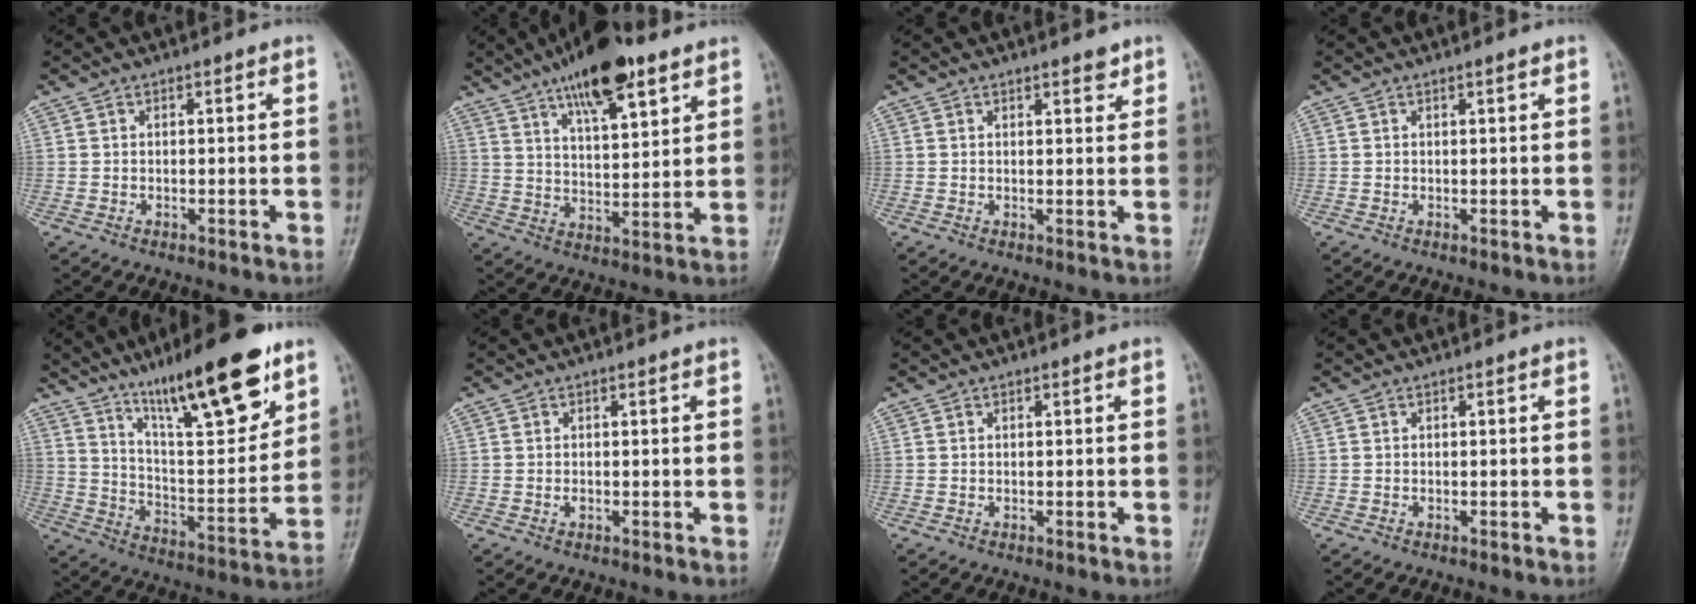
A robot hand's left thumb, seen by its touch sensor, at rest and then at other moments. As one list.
[{"total": 15.5, "force": [9.6, 5.1, 11.0], "torque": [-0.151, -0.037, 0.158]}, {"total": 2.2, "force": [1.7, 0.8, 1.2], "torque": [-0.006, -0.010, 0.022]}, {"total": 0.8, "force": [0.6, 0.1, 0.5], "torque": [-0.008, -0.003, 0.009]}, {"total": 21.4, "force": [13.8, 5.1, 15.5], "torque": [-0.214, -0.065, 0.233]}, {"total": 0.6, "force": [0.0, 0.4, 0.4], "torque": [-0.006, -0.001, 0.001]}, {"total": 0.0}, {"total": 0.0}]